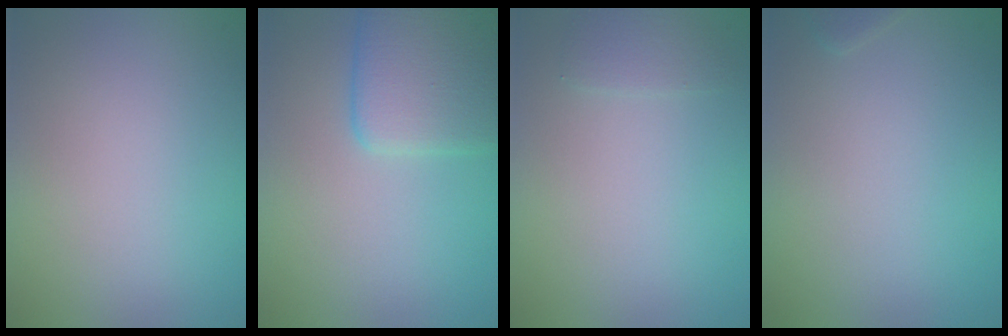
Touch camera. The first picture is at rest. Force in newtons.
{"total": 4.9, "press": 4.9, "slide": 0.2}
{"total": 1.1, "press": 1.1, "slide": 0.2}
{"total": 0.8, "press": 0.8, "slide": 0.0}